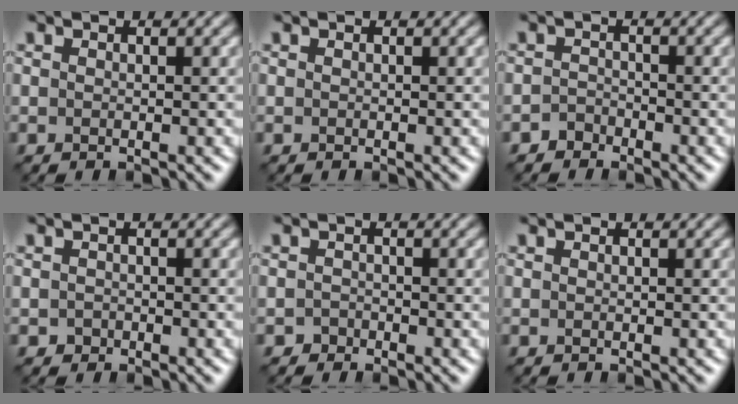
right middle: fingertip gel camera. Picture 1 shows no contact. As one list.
[{"total": 0.0}, {"total": 1.3, "force": [-1.1, 0.7, 0.0], "torque": [0.005, 0.008, -0.019]}, {"total": 0.7, "force": [-0.3, 0.6, 0.0], "torque": [0.004, -0.003, -0.006]}, {"total": 0.8, "force": [-0.6, 0.6, -0.1], "torque": [0.007, 0.001, -0.009]}, {"total": 0.0}]